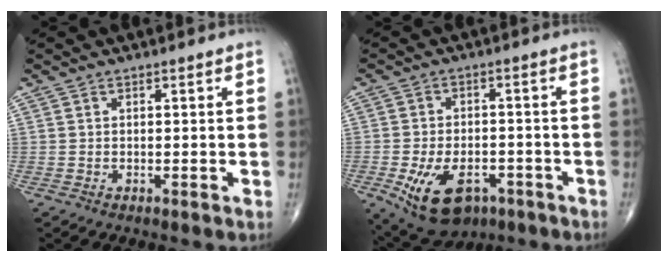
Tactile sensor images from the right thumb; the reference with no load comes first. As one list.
[{"total": 12.5, "force": [-5.5, 7.5, 8.4], "torque": [-0.136, 0.015, -0.076]}]